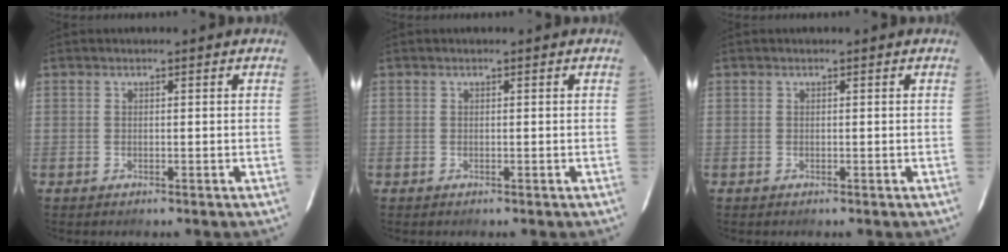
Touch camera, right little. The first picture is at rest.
{"total": 0.0}
{"total": 0.0}